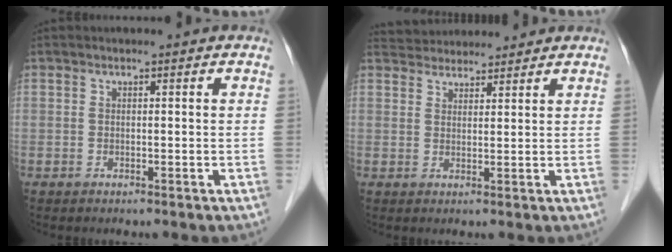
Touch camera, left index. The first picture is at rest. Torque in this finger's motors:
{"motor_torque": [-0.66, -0.85, 0.10, 0.02]}